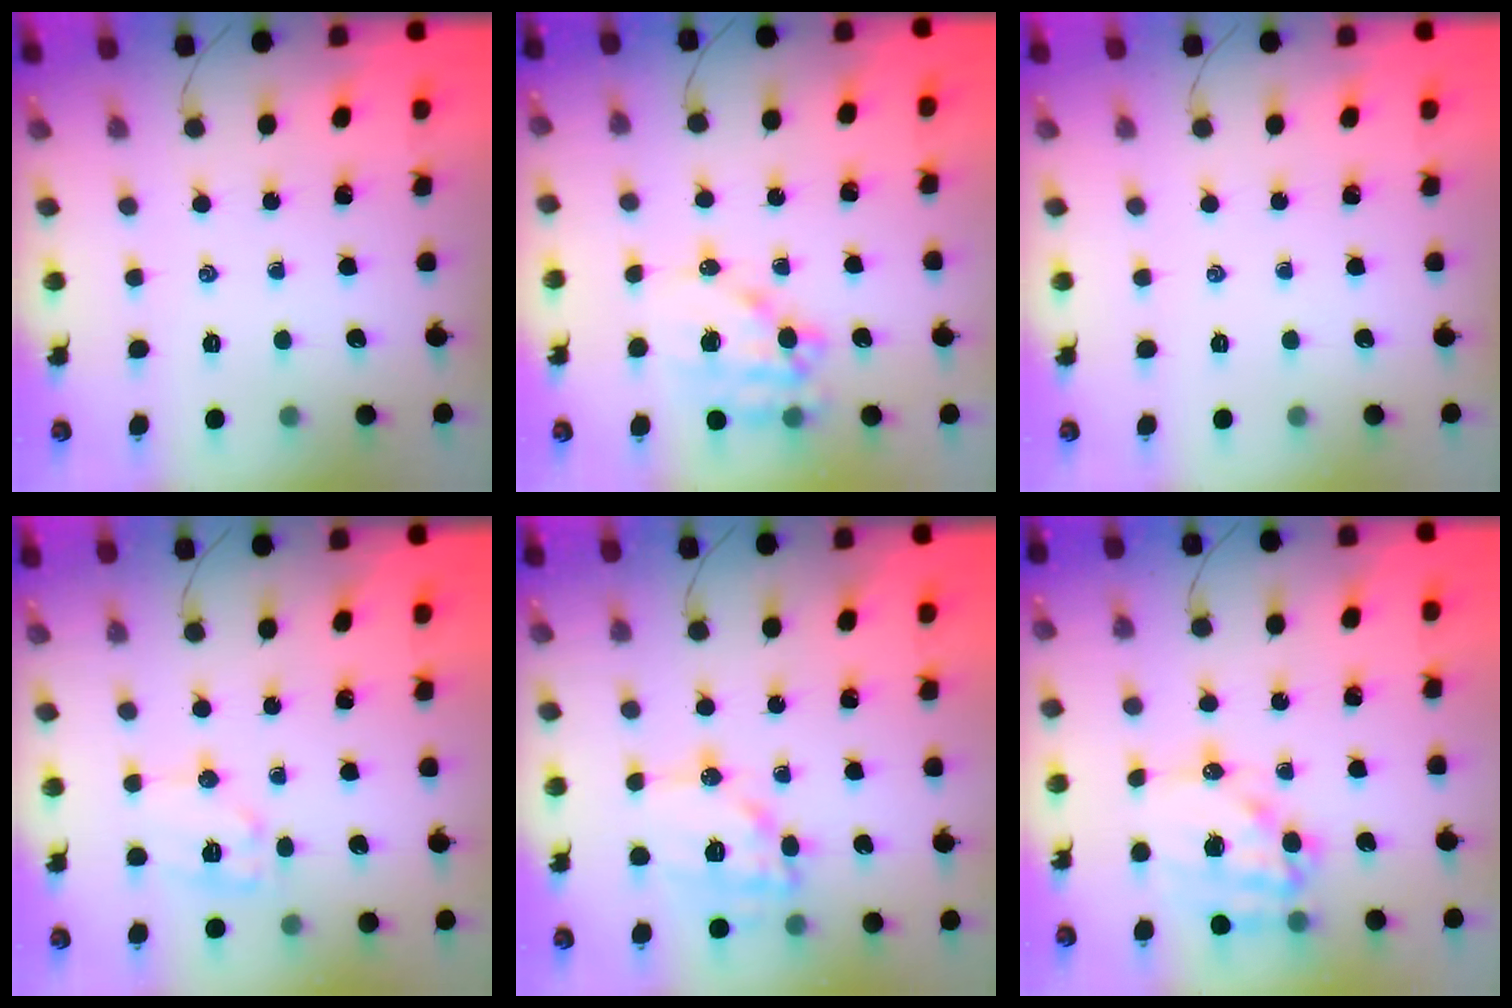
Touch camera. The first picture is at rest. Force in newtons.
{"total": 12.0, "press": 11.7, "slide": 3.0}
{"total": 0.0}
{"total": 11.1, "press": 11.1, "slide": 0.6}
{"total": 14.7, "press": 14.6, "slide": 1.8}
{"total": 15.2, "press": 14.8, "slide": 3.5}